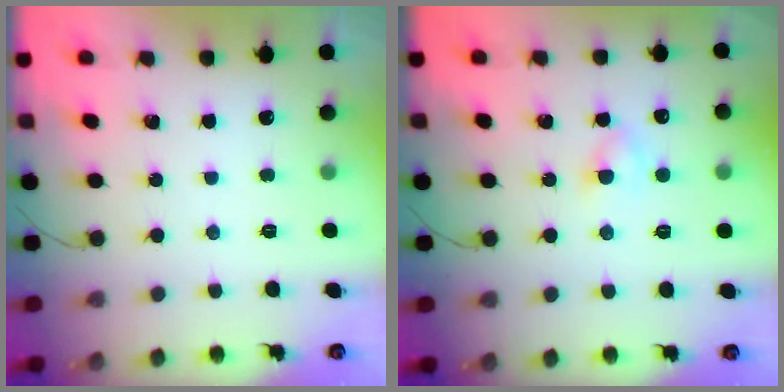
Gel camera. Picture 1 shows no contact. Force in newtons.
{"total": 2.1, "press": 1.9, "slide": 0.8}